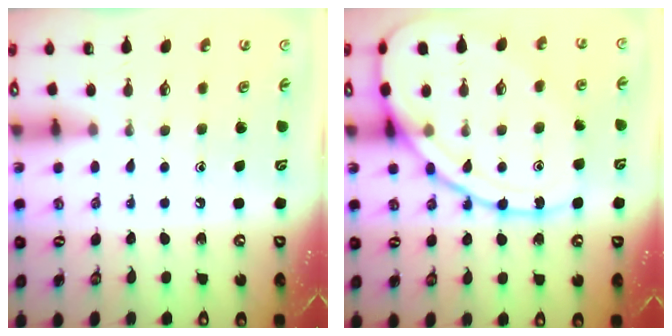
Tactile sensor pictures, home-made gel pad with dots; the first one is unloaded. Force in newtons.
{"total": 15.6, "press": 15.5, "slide": 1.7}